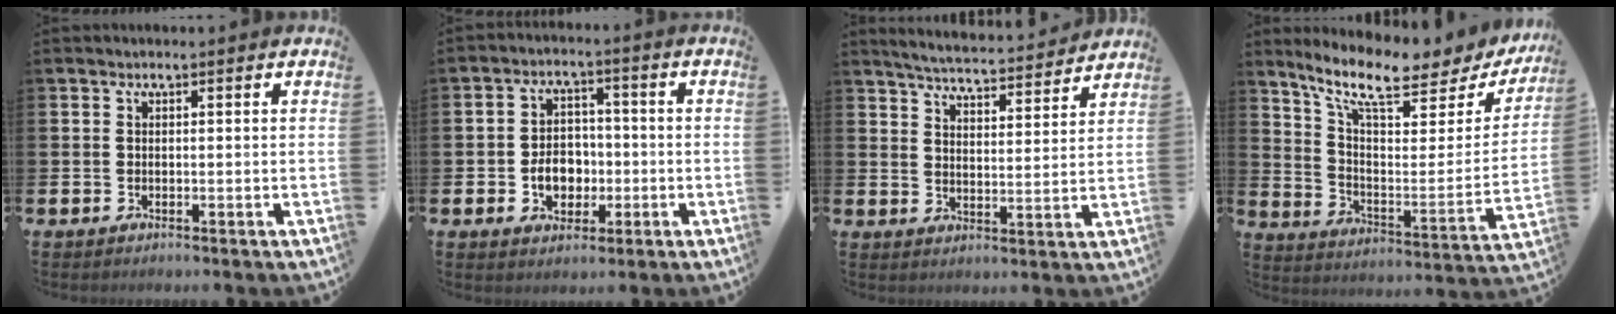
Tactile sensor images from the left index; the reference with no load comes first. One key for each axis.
{"total": 5.2, "fx": -1.2, "fy": 4.1, "fz": 3.0, "tx": -0.043, "ty": 0.003, "tz": -0.029}
{"total": 5.4, "fx": 5.3, "fy": 0.2, "fz": 0.8, "tx": -0.033, "ty": -0.042, "tz": 0.091}
{"total": 10.5, "fx": 8.8, "fy": 2.2, "fz": 5.3, "tx": -0.123, "ty": -0.065, "tz": 0.145}